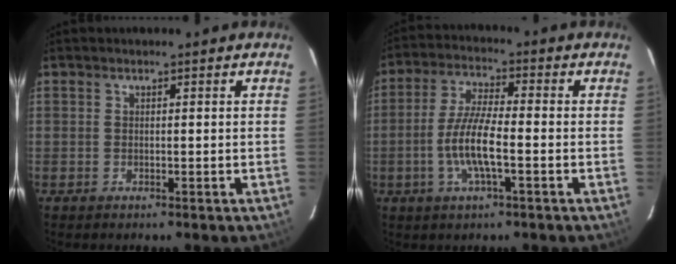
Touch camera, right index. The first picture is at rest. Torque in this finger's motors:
{"motor_torque": [1.72, -0.42, 0.87, 0.19]}